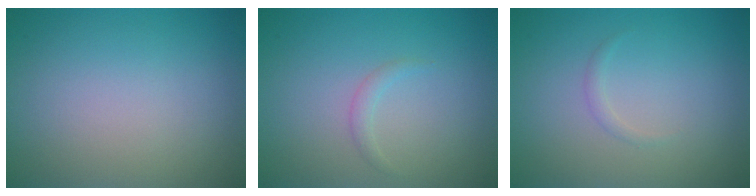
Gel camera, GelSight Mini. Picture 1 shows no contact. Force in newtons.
{"total": 0.9, "press": 0.9, "slide": 0.0}
{"total": 0.6, "press": 0.6, "slide": 0.0}